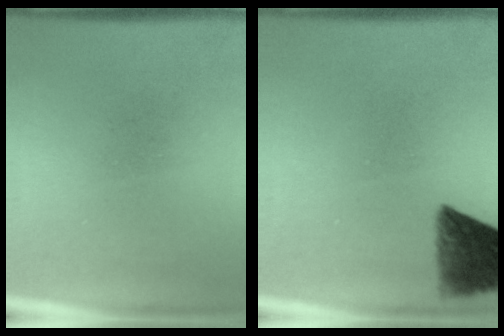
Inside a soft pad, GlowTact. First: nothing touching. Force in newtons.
{"total": 8.8}